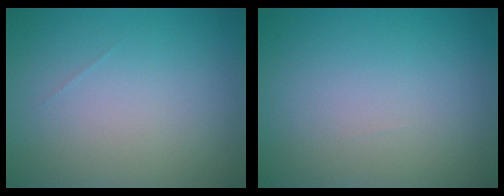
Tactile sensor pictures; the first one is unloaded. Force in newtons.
{"total": 0.0}